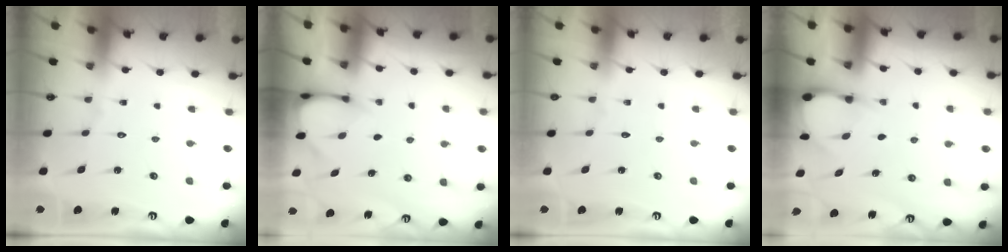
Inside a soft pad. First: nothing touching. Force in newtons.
{"total": 3.0, "press": 3.0, "slide": 0.3}
{"total": 0.0}
{"total": 2.9, "press": 2.9, "slide": 0.3}